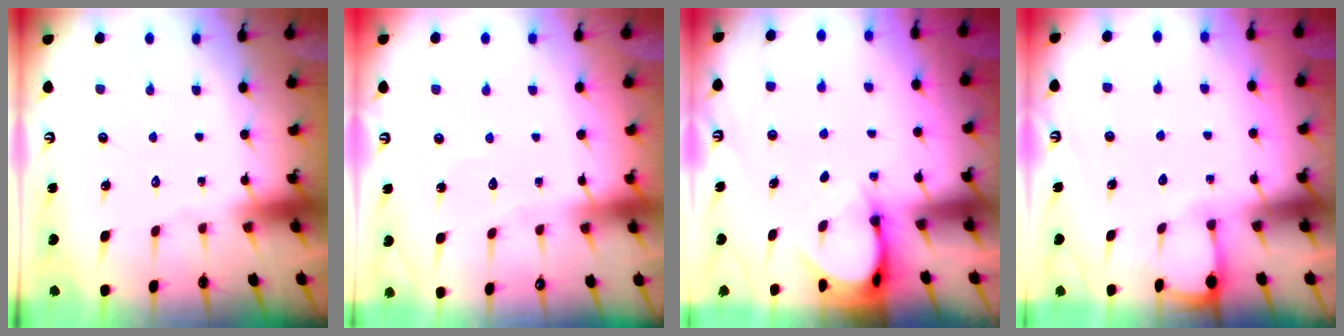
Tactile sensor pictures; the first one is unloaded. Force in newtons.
{"total": 3.5, "press": 3.5, "slide": 0.4}
{"total": 3.9, "press": 3.9, "slide": 0.3}
{"total": 2.2, "press": 2.2, "slide": 0.4}